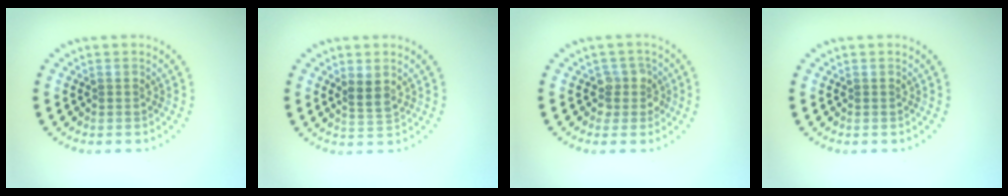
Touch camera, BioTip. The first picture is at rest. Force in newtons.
{"total": 1.9, "press": 1.5, "slide": 1.2}
{"total": 2.1, "press": 1.6, "slide": 1.4}
{"total": 0.0}